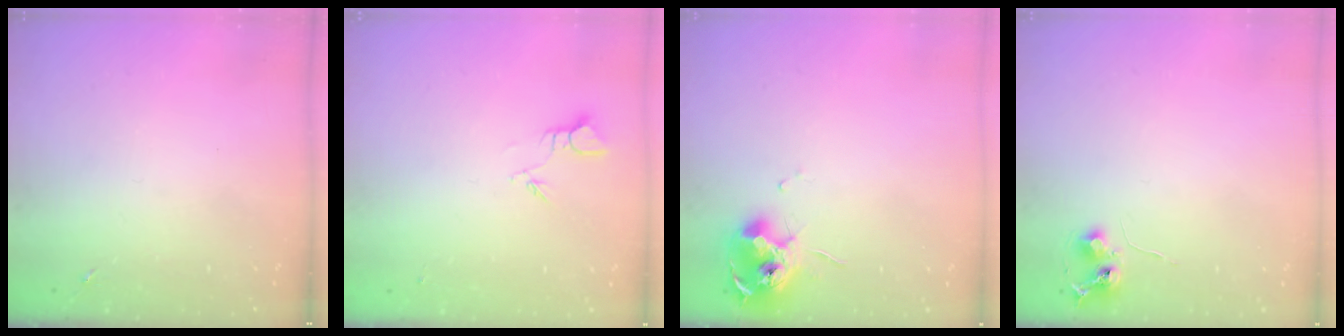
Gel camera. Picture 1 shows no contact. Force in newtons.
{"total": 2.7, "press": 2.7, "slide": 0.3}
{"total": 11.5, "press": 11.4, "slide": 0.6}
{"total": 6.4, "press": 6.3, "slide": 0.7}